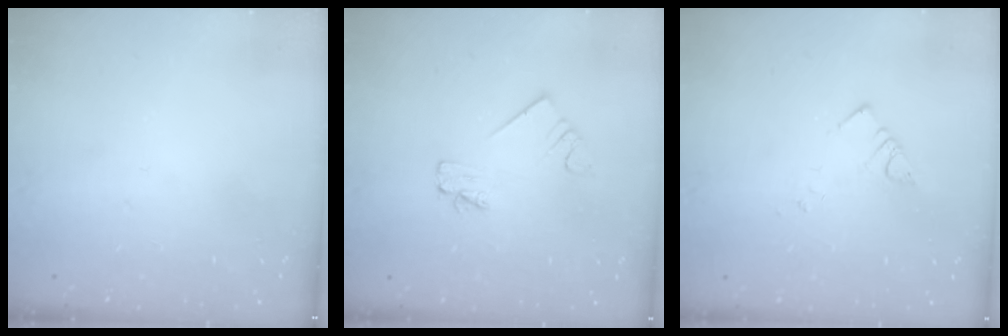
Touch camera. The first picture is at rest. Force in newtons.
{"total": 2.0, "press": 2.0, "slide": 0.1}
{"total": 2.5, "press": 2.5, "slide": 0.3}